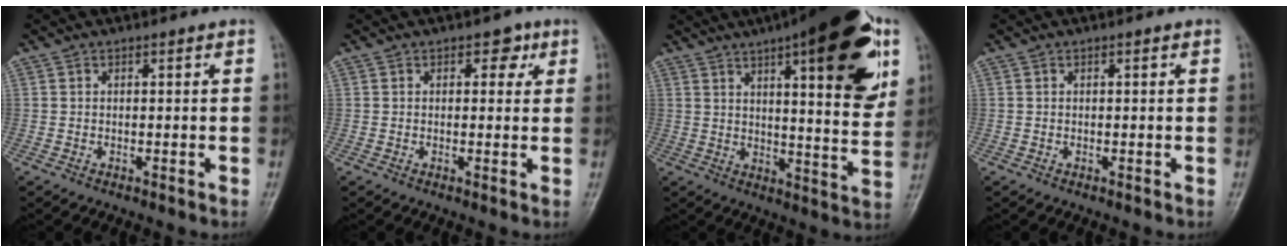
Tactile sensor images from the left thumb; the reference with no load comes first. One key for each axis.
{"total": 3.0, "fx": 1.3, "fy": 2.0, "fz": 1.8, "tx": 0.002, "ty": -0.001, "tz": 0.010}
{"total": 23.8, "fx": 11.0, "fy": 6.5, "fz": 20.1, "tx": -0.255, "ty": -0.024, "tz": 0.150}
{"total": 0.0}